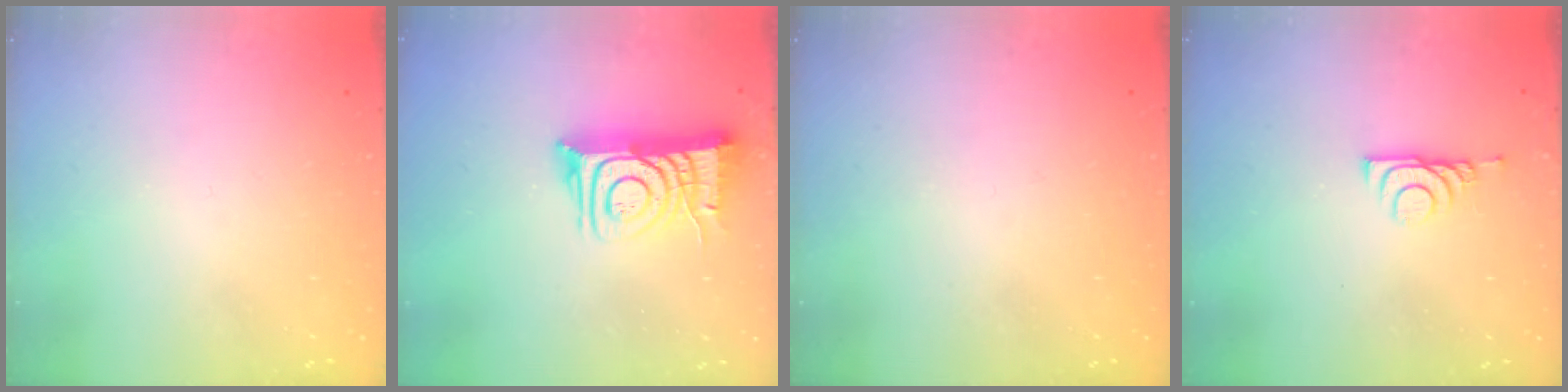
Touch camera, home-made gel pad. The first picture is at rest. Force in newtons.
{"total": 14.3, "press": 14.2, "slide": 1.6}
{"total": 2.8, "press": 2.8, "slide": 0.4}
{"total": 6.0, "press": 5.9, "slide": 0.8}